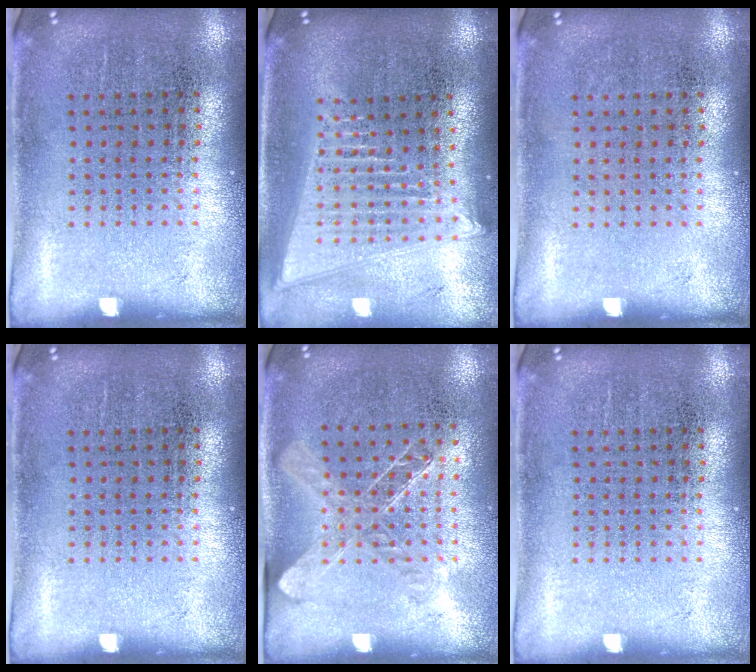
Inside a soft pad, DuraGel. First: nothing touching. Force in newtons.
{"total": 2.1, "press": 1.8, "slide": 1.0}
{"total": 0.0}
{"total": 0.0}
{"total": 1.3, "press": 1.1, "slide": 0.7}
{"total": 0.0}